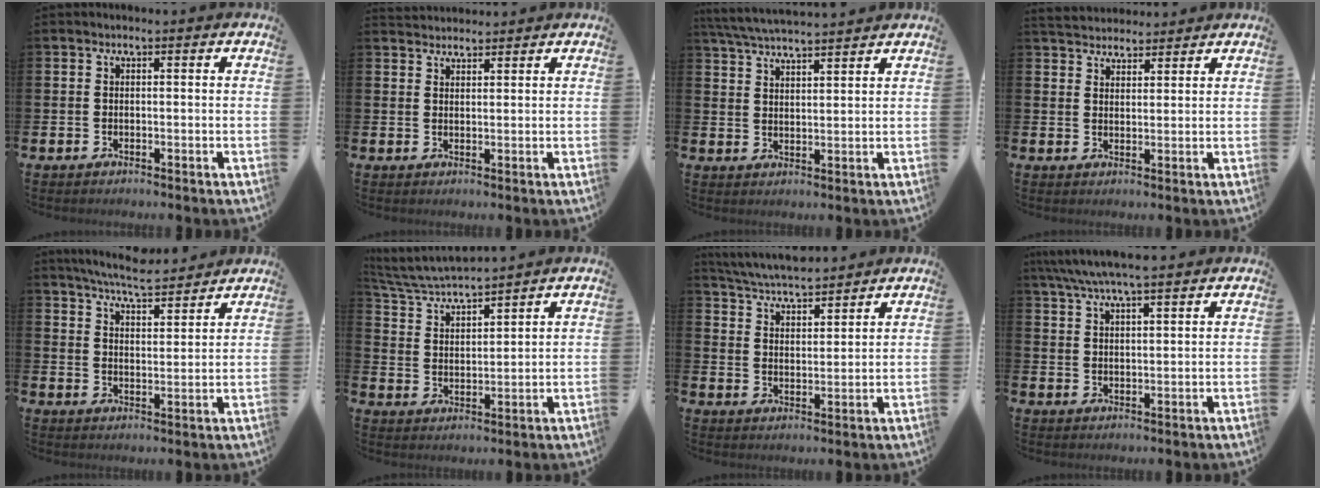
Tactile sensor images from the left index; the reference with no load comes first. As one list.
[{"total": 2.6, "force": [2.5, 0.6, -0.1], "torque": [0.009, -0.013, 0.044]}, {"total": 5.2, "force": [5.1, 0.1, 1.1], "torque": [-0.038, -0.027, 0.092]}, {"total": 3.9, "force": [3.8, 1.1, 0.0], "torque": [-0.008, -0.019, 0.069]}, {"total": 6.7, "force": [6.5, 0.5, 1.7], "torque": [-0.046, -0.034, 0.115]}, {"total": 5.2, "force": [5.1, 0.2, 0.9], "torque": [-0.041, -0.038, 0.087]}, {"total": 5.5, "force": [5.4, 0.7, 0.9], "torque": [-0.039, -0.032, 0.097]}, {"total": 6.0, "force": [5.5, 0.6, 2.5], "torque": [-0.057, -0.016, 0.098]}]